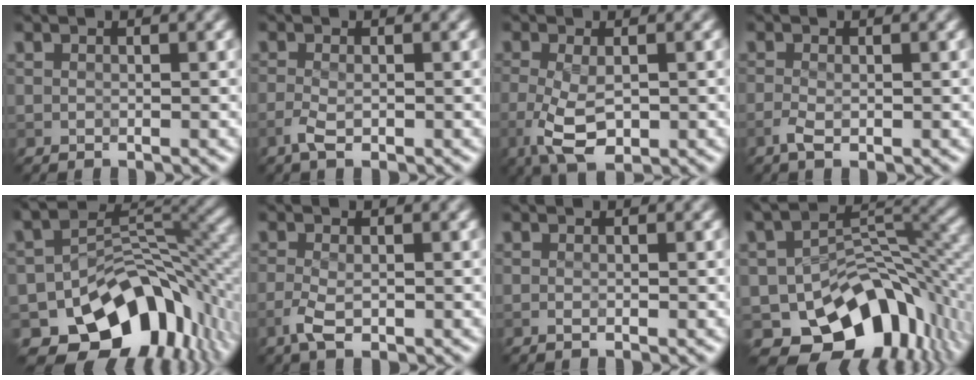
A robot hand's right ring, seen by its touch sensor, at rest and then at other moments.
{"total": 1.8, "force": [-1.2, 0.3, 1.2], "torque": [-0.026, -0.002, -0.025]}
{"total": 4.1, "force": [-1.2, 1.6, 3.6], "torque": [-0.078, -0.010, -0.019]}
{"total": 1.5, "force": [-1.0, 0.3, 1.1], "torque": [-0.024, -0.003, -0.018]}
{"total": 11.9, "force": [-6.7, 7.6, 6.3], "torque": [-0.075, -0.005, -0.113]}
{"total": 2.3, "force": [-1.5, 0.6, 1.7], "torque": [-0.039, -0.006, -0.027]}
{"total": 0.7, "force": [-0.4, 0.0, 0.5], "torque": [-0.004, -0.001, -0.008]}
{"total": 11.8, "force": [-5.6, 7.7, 7.0], "torque": [-0.092, -0.008, -0.090]}